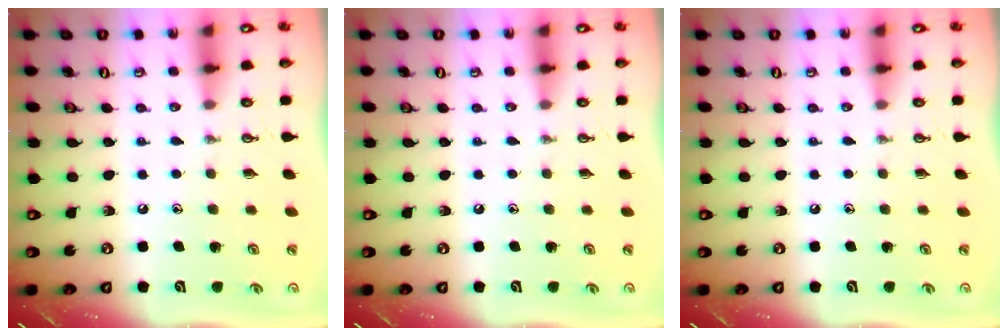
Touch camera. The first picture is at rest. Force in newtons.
{"total": 0.0}
{"total": 0.0}